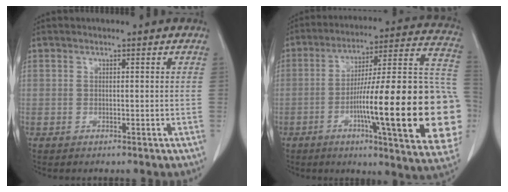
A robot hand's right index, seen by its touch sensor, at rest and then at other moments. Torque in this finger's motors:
{"motor_torque": [1.30, -0.16, 0.74, 0.21]}